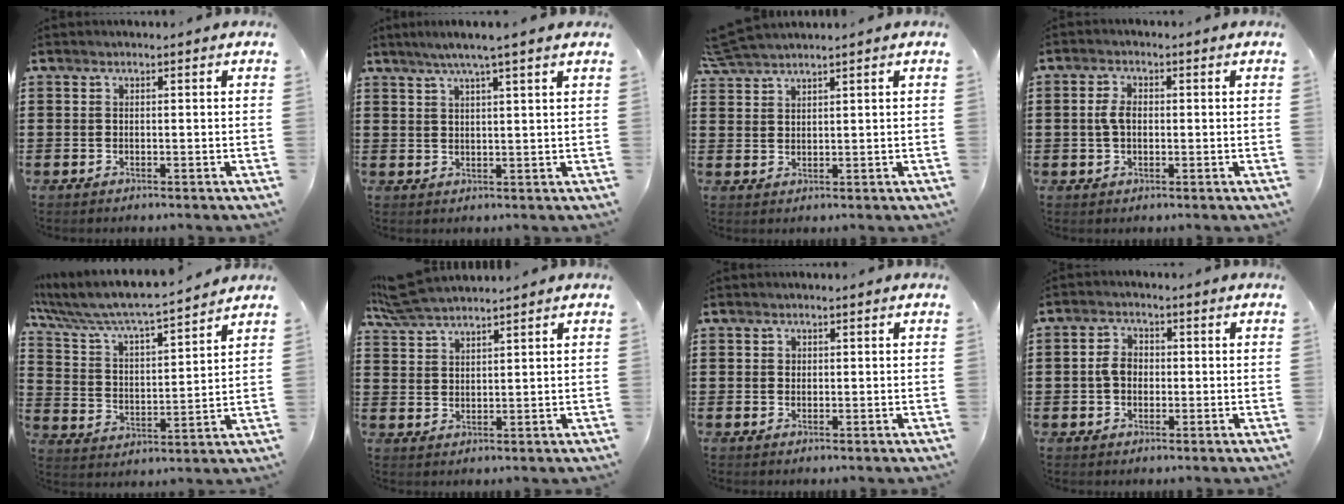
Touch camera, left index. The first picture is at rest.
{"total": 4.1, "force": [3.1, -0.7, 2.6], "torque": [-0.058, -0.006, 0.053]}
{"total": 3.6, "force": [3.4, -0.1, 1.0], "torque": [-0.030, -0.003, 0.067]}
{"total": 3.2, "force": [0.2, 1.9, 2.6], "torque": [-0.061, 0.003, 0.001]}
{"total": 6.6, "force": [6.2, 0.3, 2.2], "torque": [-0.073, -0.045, 0.101]}
{"total": 4.7, "force": [4.4, 0.4, 1.7], "torque": [-0.048, -0.010, 0.081]}
{"total": 0.8, "force": [0.4, 0.6, 0.2], "torque": [-0.006, 0.001, 0.010]}
{"total": 3.5, "force": [-0.1, 2.7, 2.3], "torque": [-0.060, 0.006, -0.007]}